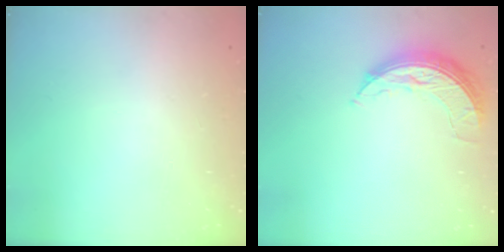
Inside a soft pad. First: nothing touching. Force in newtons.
{"total": 7.7, "press": 7.7, "slide": 0.3}